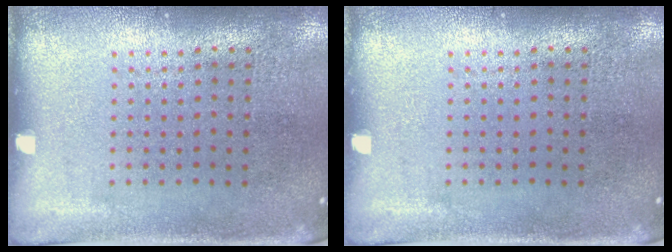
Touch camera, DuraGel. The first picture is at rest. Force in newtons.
{"total": 0.0}